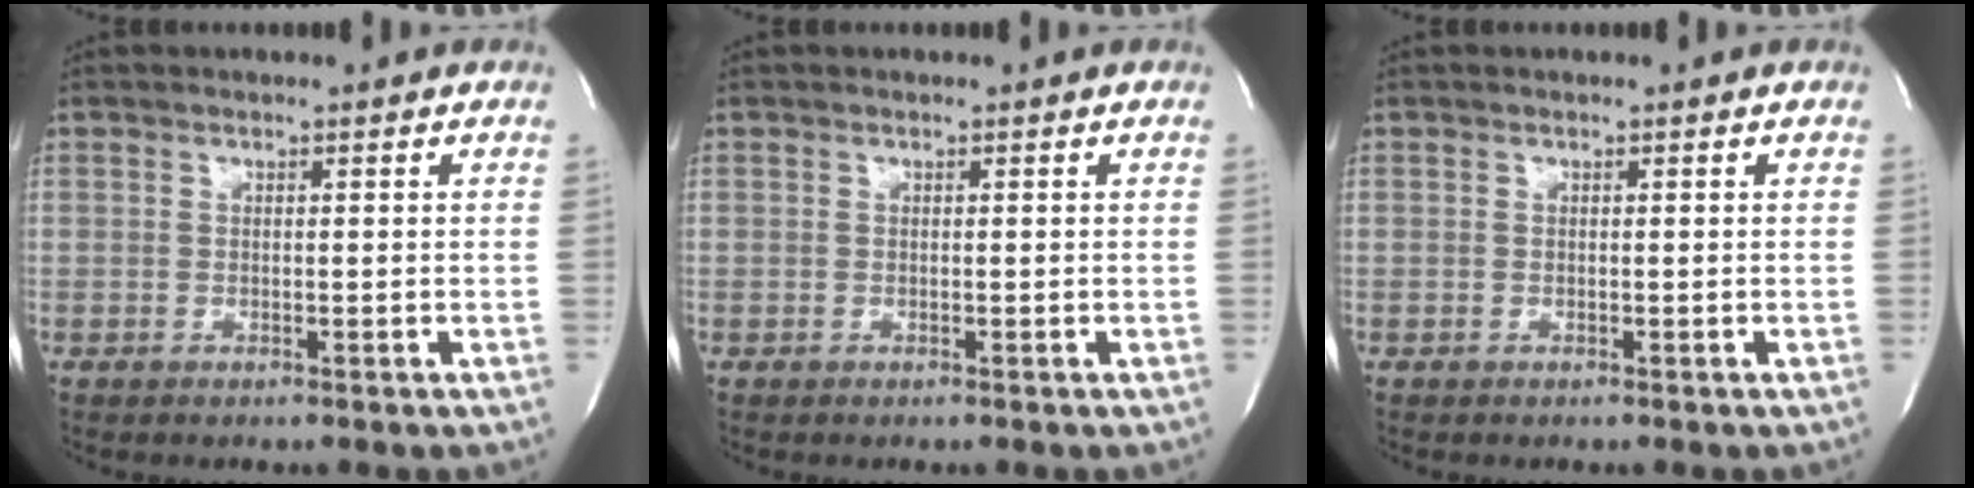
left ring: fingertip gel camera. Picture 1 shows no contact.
{"total": 0.0}
{"total": 0.0}